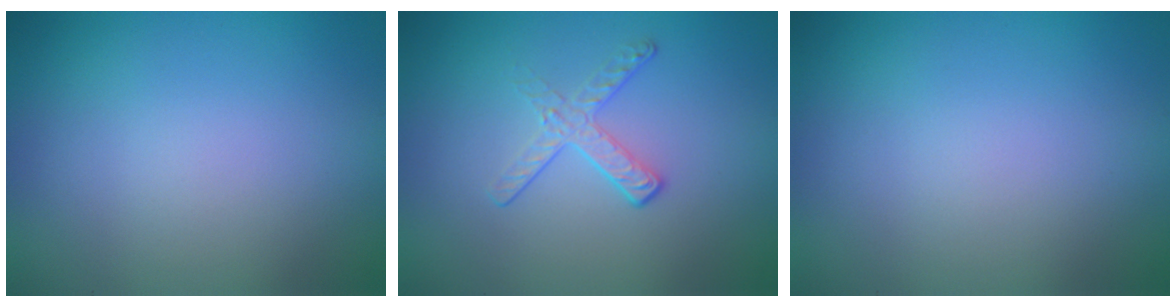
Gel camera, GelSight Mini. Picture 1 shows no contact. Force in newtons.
{"total": 1.9, "press": 1.1, "slide": 1.6}
{"total": 0.0}